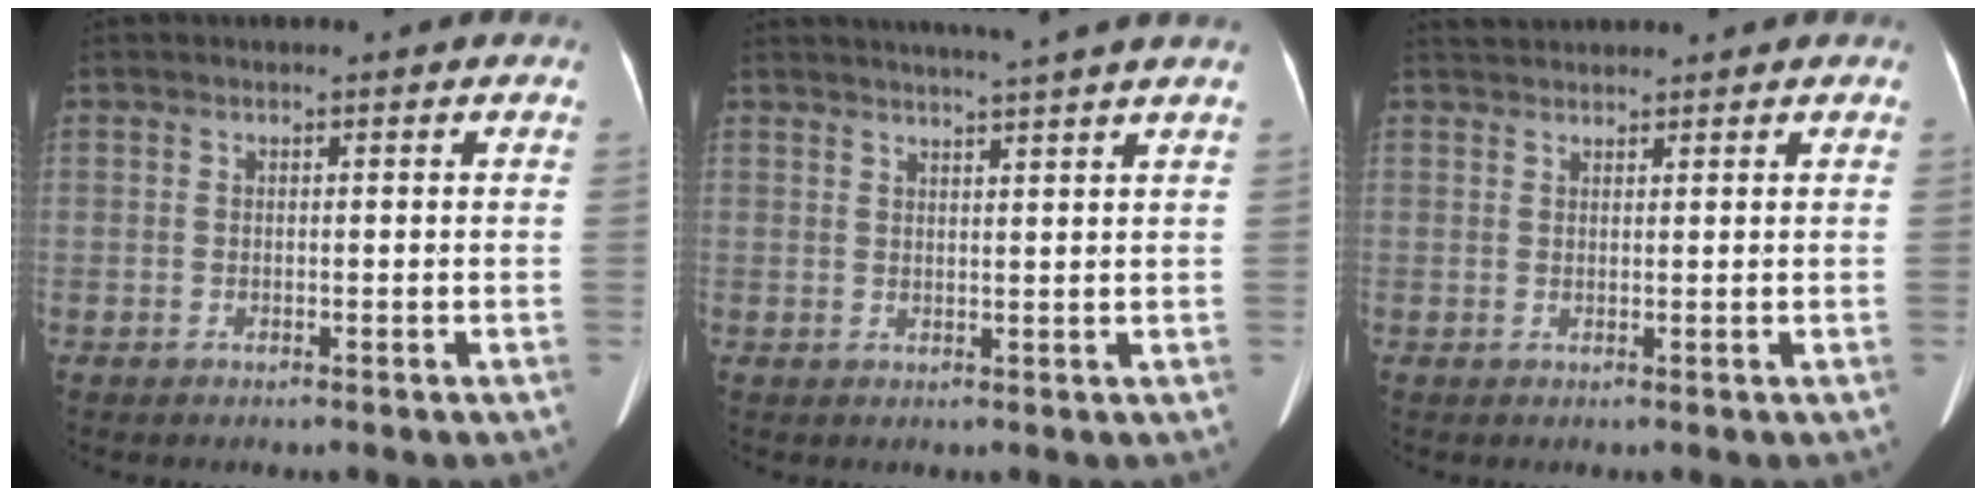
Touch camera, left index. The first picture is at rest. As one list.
[{"total": 7.3, "force": [6.3, -1.5, 3.3], "torque": [-0.044, 0.011, 0.075]}, {"total": 3.2, "force": [3.1, 0.5, 0.6], "torque": [-0.008, 0.034, 0.055]}]